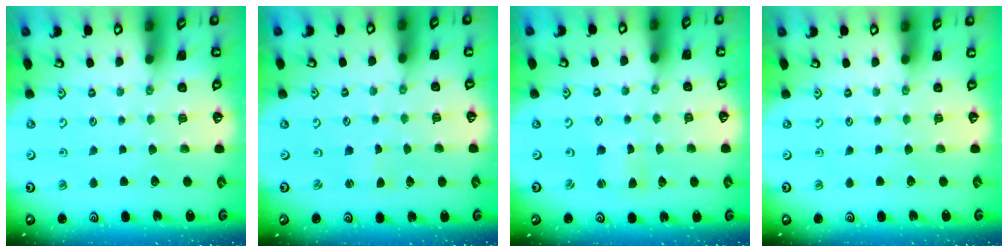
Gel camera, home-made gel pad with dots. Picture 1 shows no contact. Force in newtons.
{"total": 0.0}
{"total": 0.6, "press": 0.5, "slide": 0.2}
{"total": 0.0}